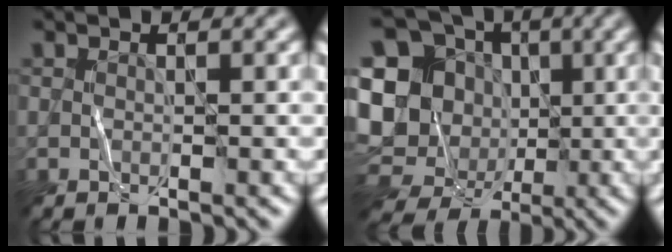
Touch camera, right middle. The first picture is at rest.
{"total": 16.6, "force": [-2.1, 14.7, 7.4], "torque": [-0.171, 0.005, -0.050]}